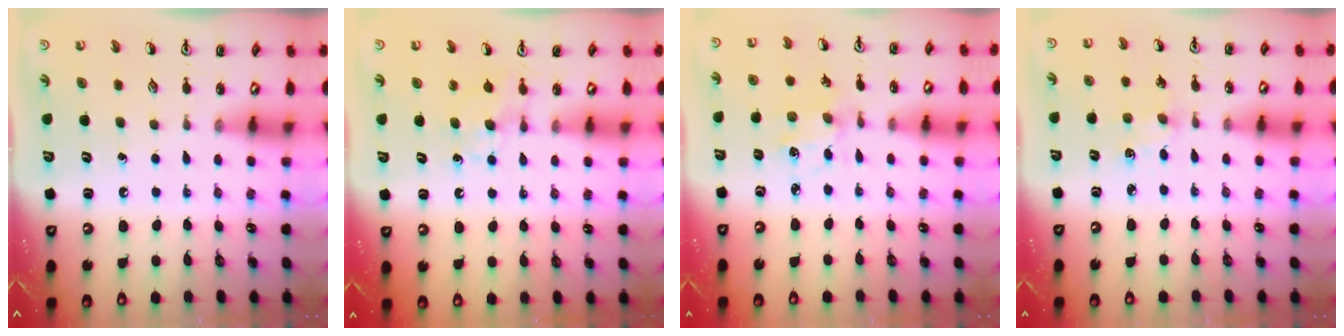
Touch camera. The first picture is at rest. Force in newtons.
{"total": 4.8, "press": 4.7, "slide": 0.6}
{"total": 1.5, "press": 1.4, "slide": 0.4}
{"total": 3.6, "press": 3.6, "slide": 0.4}